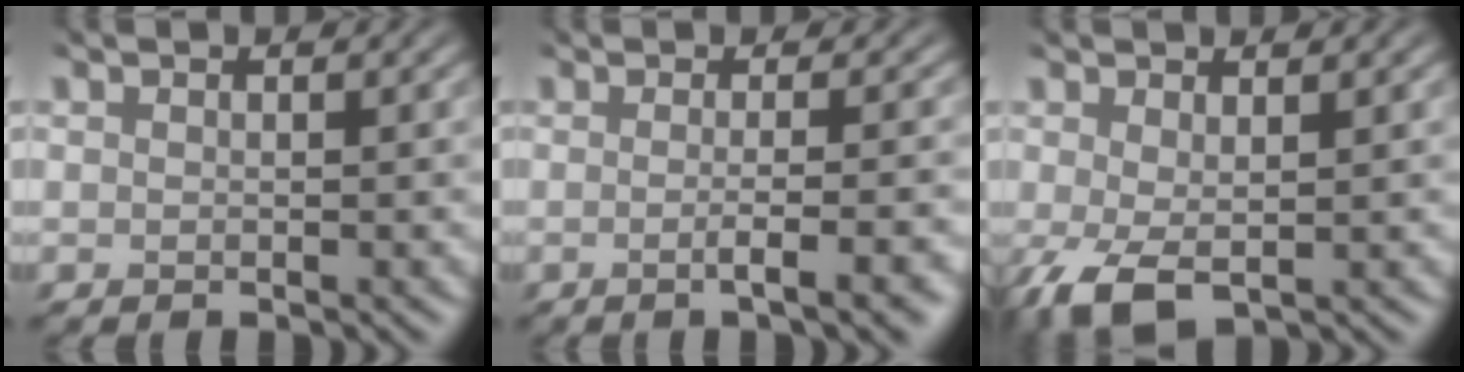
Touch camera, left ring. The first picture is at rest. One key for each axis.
{"total": 6.4, "fx": -0.9, "fy": 2.3, "fz": 5.9, "tx": -0.056, "ty": 0.026, "tz": -0.032}
{"total": 3.6, "fx": -0.7, "fy": 1.5, "fz": 3.2, "tx": -0.079, "ty": -0.002, "tz": -0.007}